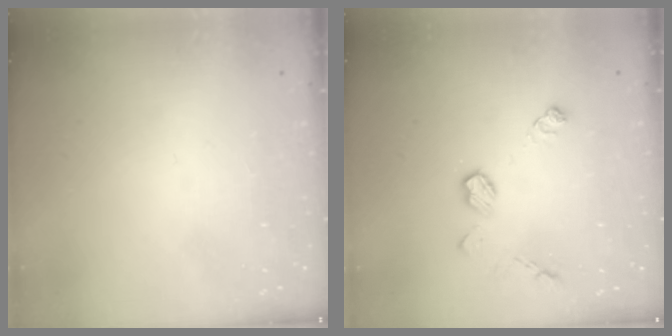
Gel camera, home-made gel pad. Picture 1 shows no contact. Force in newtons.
{"total": 7.9, "press": 7.9, "slide": 0.3}